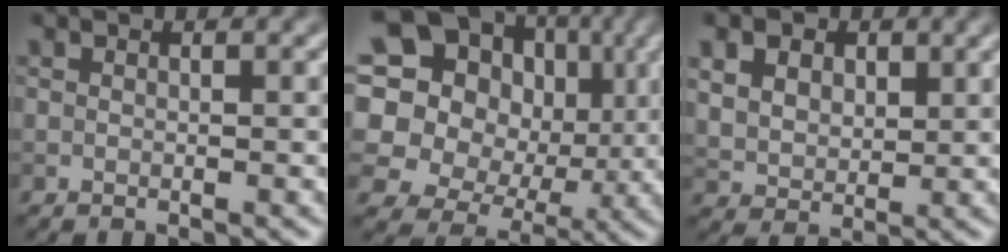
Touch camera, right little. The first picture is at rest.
{"total": 19.2, "force": [5.1, 16.8, 7.8], "torque": [-0.199, 0.039, 0.061]}
{"total": 6.5, "force": [3.2, 4.6, 3.4], "torque": [-0.090, 0.018, 0.051]}